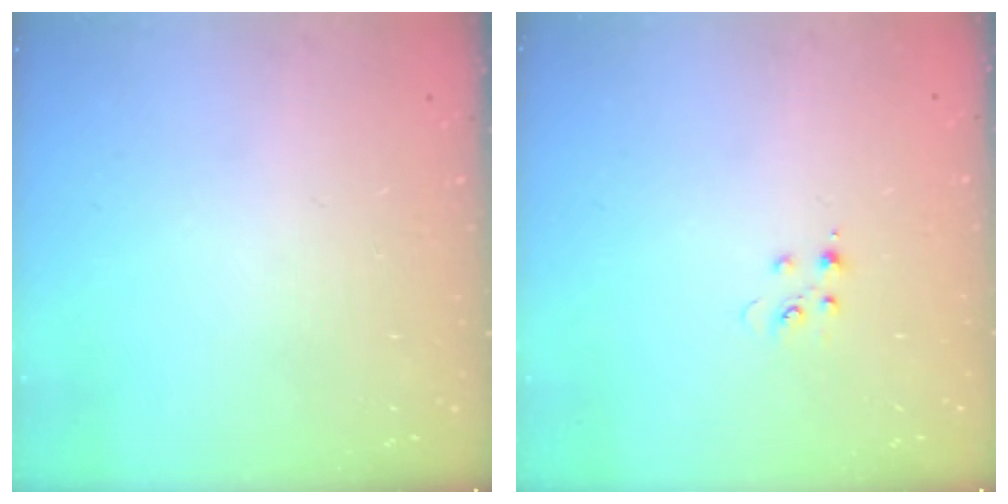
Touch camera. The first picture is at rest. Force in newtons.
{"total": 3.8, "press": 3.8, "slide": 0.5}